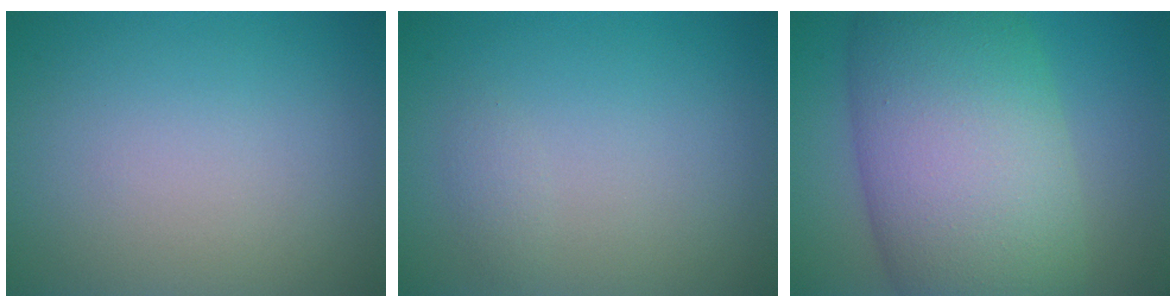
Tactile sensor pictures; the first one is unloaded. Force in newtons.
{"total": 0.7, "press": 0.7, "slide": 0.1}
{"total": 14.4, "press": 14.4, "slide": 0.3}